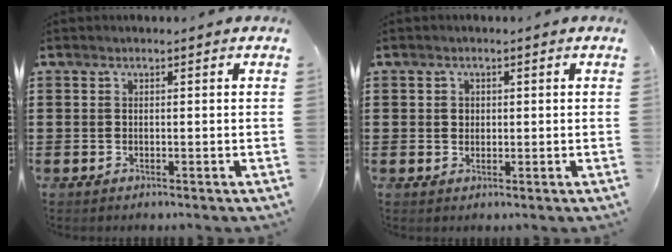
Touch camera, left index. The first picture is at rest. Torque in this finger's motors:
{"motor_torque": [1.07, 1.06, 0.06, 0.03]}